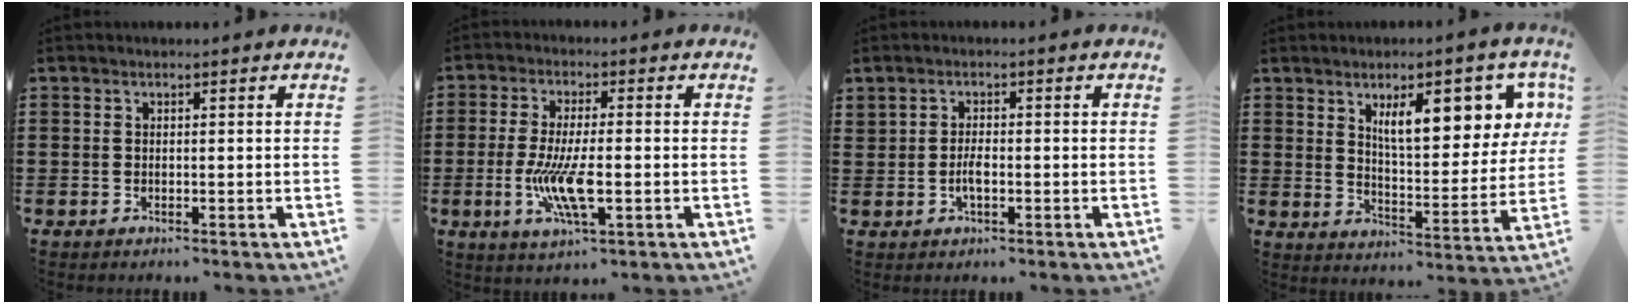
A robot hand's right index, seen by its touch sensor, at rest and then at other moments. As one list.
[{"total": 8.6, "force": [-2.0, 2.2, 8.1], "torque": [-0.169, -0.017, -0.035]}, {"total": 2.2, "force": [-0.6, 0.8, 2.0], "torque": [-0.045, -0.005, -0.012]}, {"total": 10.3, "force": [5.1, 3.9, 8.1], "torque": [-0.129, -0.011, 0.081]}]